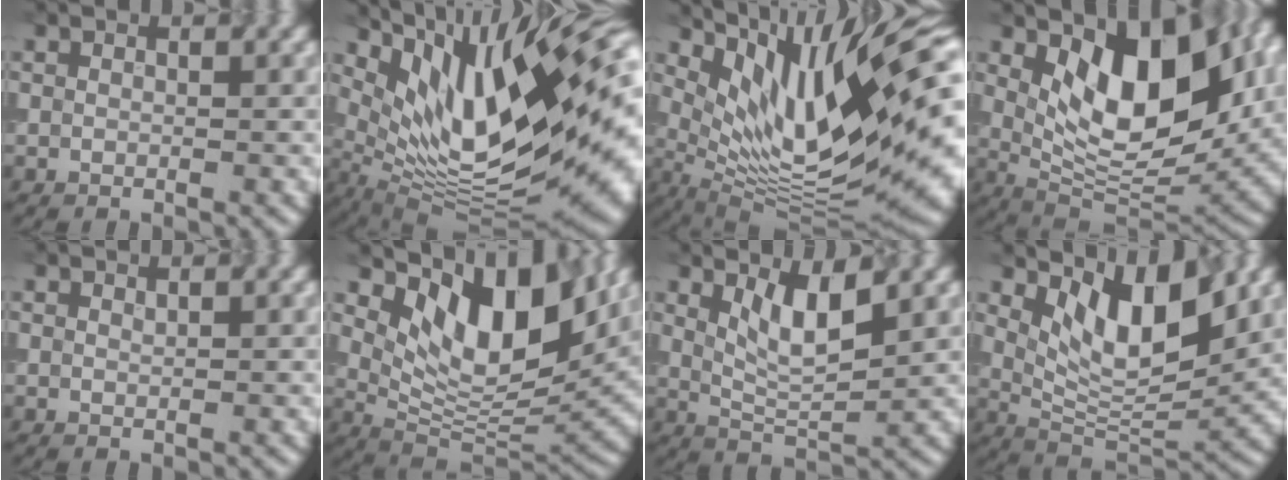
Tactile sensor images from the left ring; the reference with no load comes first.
{"total": 16.7, "force": [5.1, 6.1, 14.7], "torque": [-0.251, 0.006, 0.098]}
{"total": 14.8, "force": [4.7, 5.0, 13.1], "torque": [-0.232, 0.004, 0.096]}
{"total": 11.2, "force": [2.9, 5.2, 9.4], "torque": [-0.139, -0.015, 0.053]}
{"total": 0.0}
{"total": 10.9, "force": [4.9, 5.0, 8.4], "torque": [-0.131, -0.010, 0.091]}
{"total": 4.3, "force": [2.0, 1.2, 3.6], "torque": [-0.071, -0.007, 0.040]}
{"total": 7.4, "force": [3.3, 3.1, 5.9], "torque": [-0.101, -0.015, 0.060]}